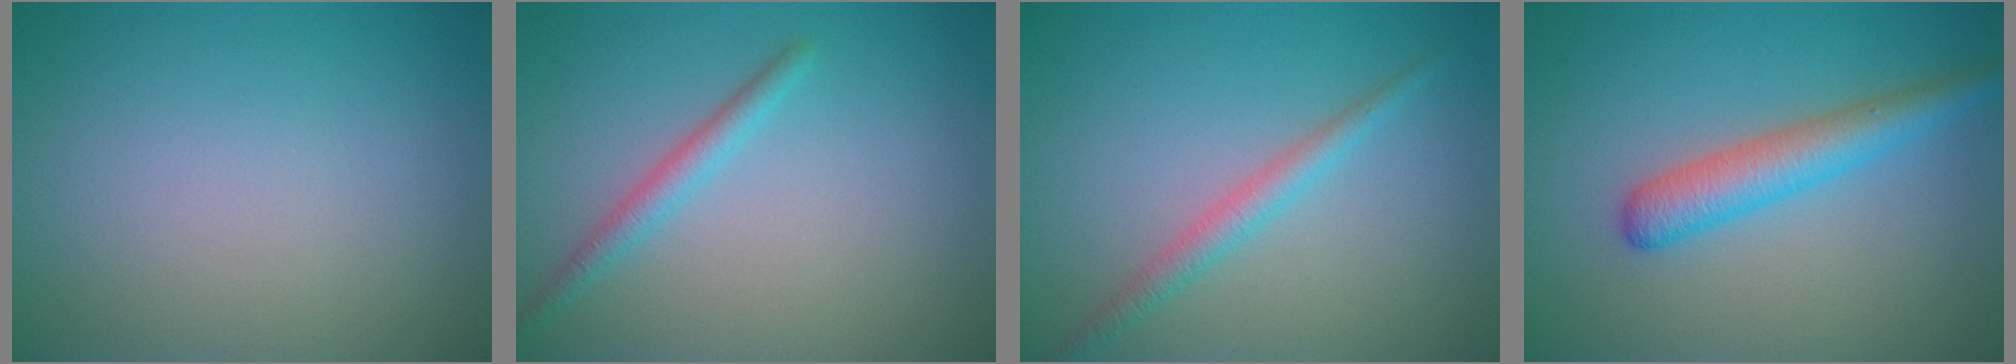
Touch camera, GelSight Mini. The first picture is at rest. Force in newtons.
{"total": 1.8, "press": 1.8, "slide": 0.0}
{"total": 2.1, "press": 2.1, "slide": 0.1}
{"total": 3.8, "press": 3.8, "slide": 0.1}